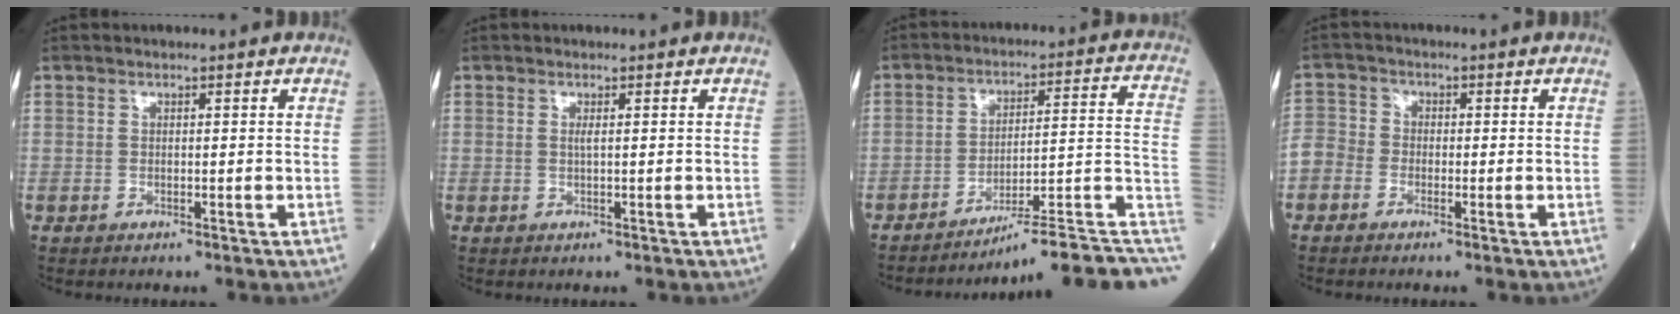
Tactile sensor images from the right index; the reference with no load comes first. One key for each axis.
{"total": 0.6, "fx": 0.2, "fy": -0.1, "fz": 0.6, "tx": -0.016, "ty": -0.001, "tz": 0.002}
{"total": 15.5, "fx": -13.5, "fy": -0.9, "fz": 7.6, "tx": -0.048, "ty": 0.041, "tz": -0.191}
{"total": 4.3, "fx": -2.0, "fy": 3.6, "fz": 1.2, "tx": -0.028, "ty": 0.013, "tz": -0.050}